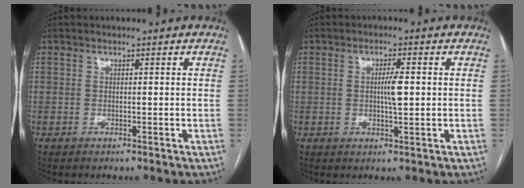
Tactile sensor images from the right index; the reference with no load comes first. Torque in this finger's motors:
{"motor_torque": [0.46, -0.14, 0.27, 0.05]}